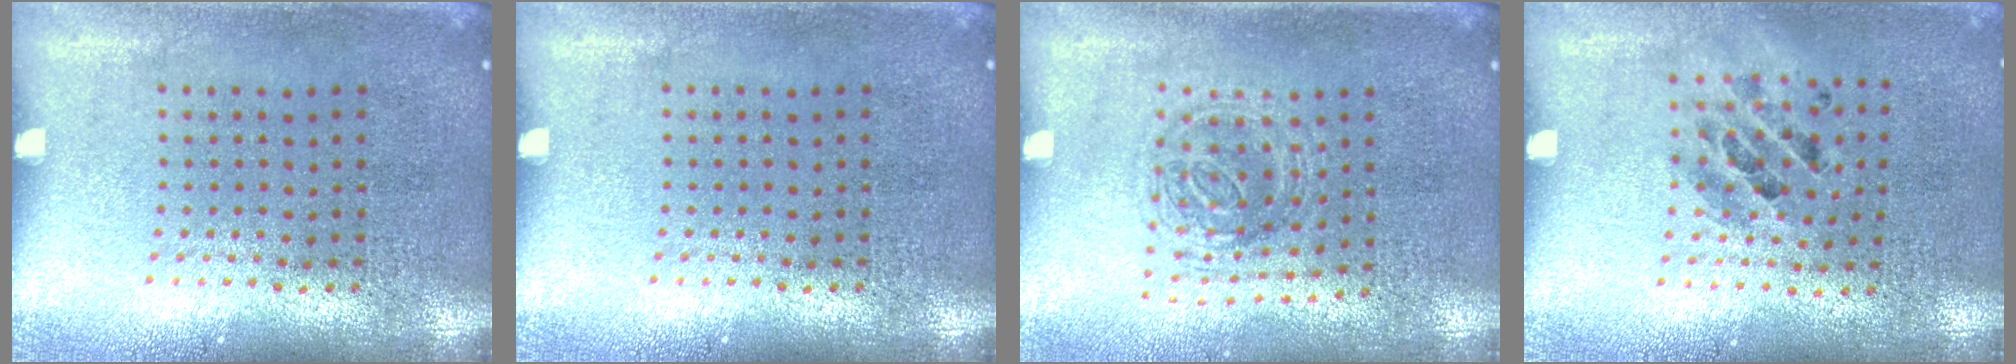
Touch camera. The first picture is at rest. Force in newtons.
{"total": 0.0}
{"total": 1.2, "press": 1.1, "slide": 0.4}
{"total": 1.1, "press": 1.0, "slide": 0.2}